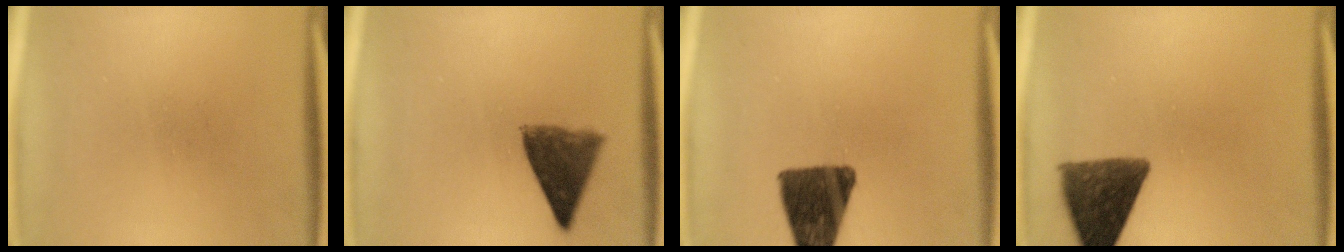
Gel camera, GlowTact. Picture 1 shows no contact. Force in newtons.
{"total": 8.0}
{"total": 12.7}
{"total": 11.0}